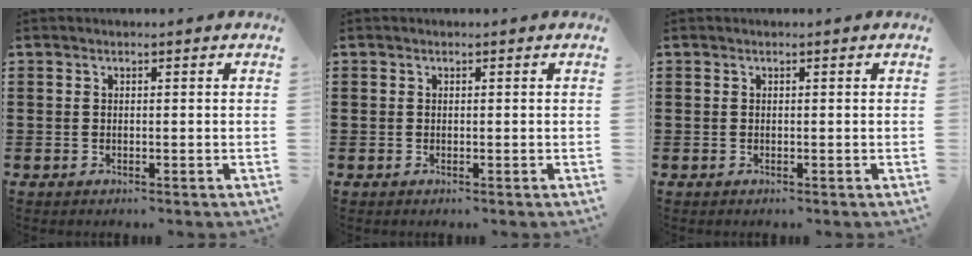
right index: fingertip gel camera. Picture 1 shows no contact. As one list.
[{"total": 0.0}, {"total": 0.0}]